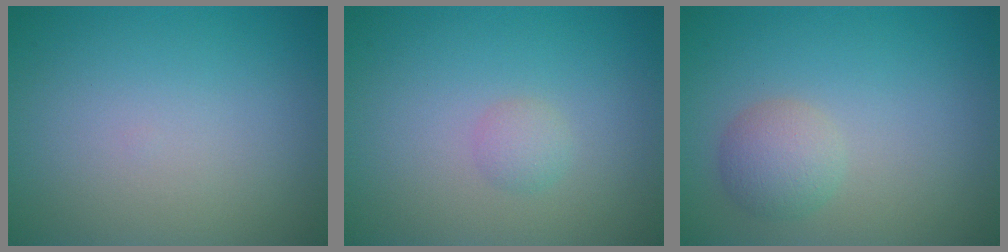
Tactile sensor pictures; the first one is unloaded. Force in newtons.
{"total": 1.2, "press": 1.2, "slide": 0.0}
{"total": 2.4, "press": 2.4, "slide": 0.1}